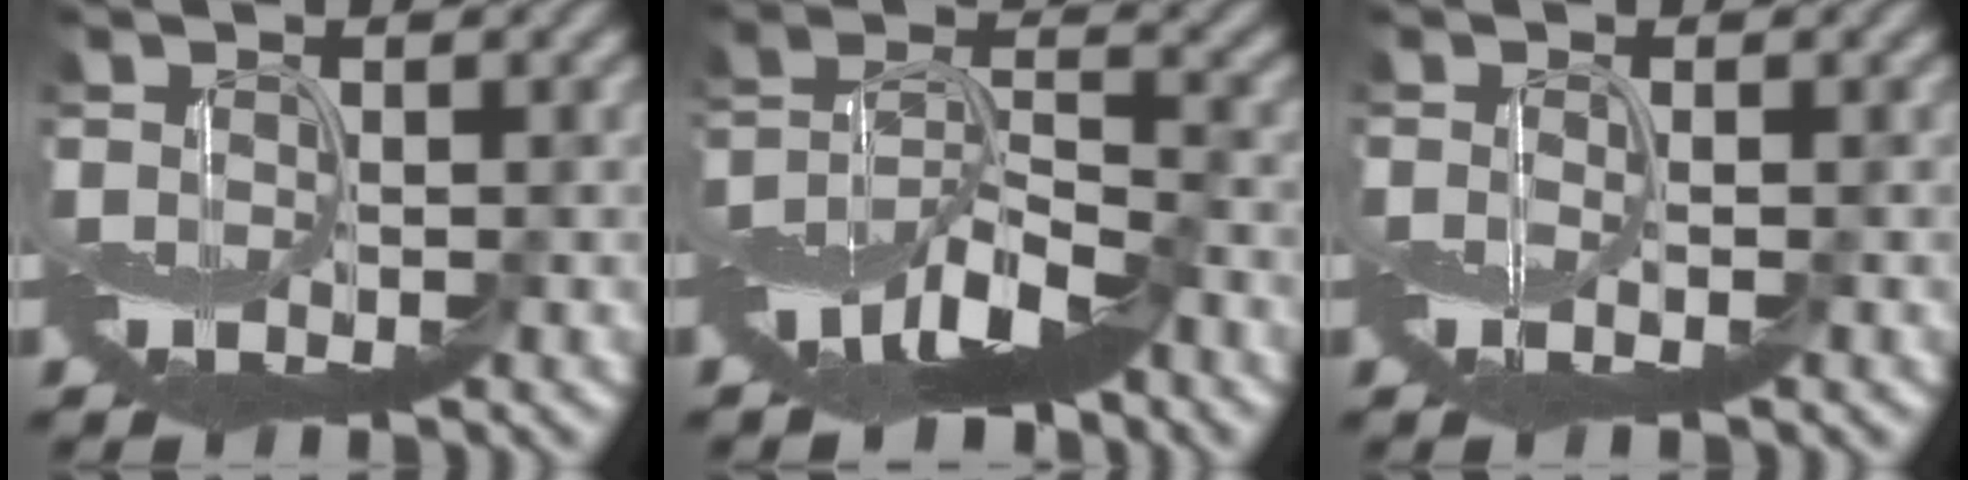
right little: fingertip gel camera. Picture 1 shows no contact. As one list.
[{"total": 8.5, "force": [-5.7, 2.9, 5.6], "torque": [-0.096, 0.001, -0.114]}, {"total": 1.0, "force": [-0.3, -0.5, 0.8], "torque": [-0.016, -0.002, -0.006]}]